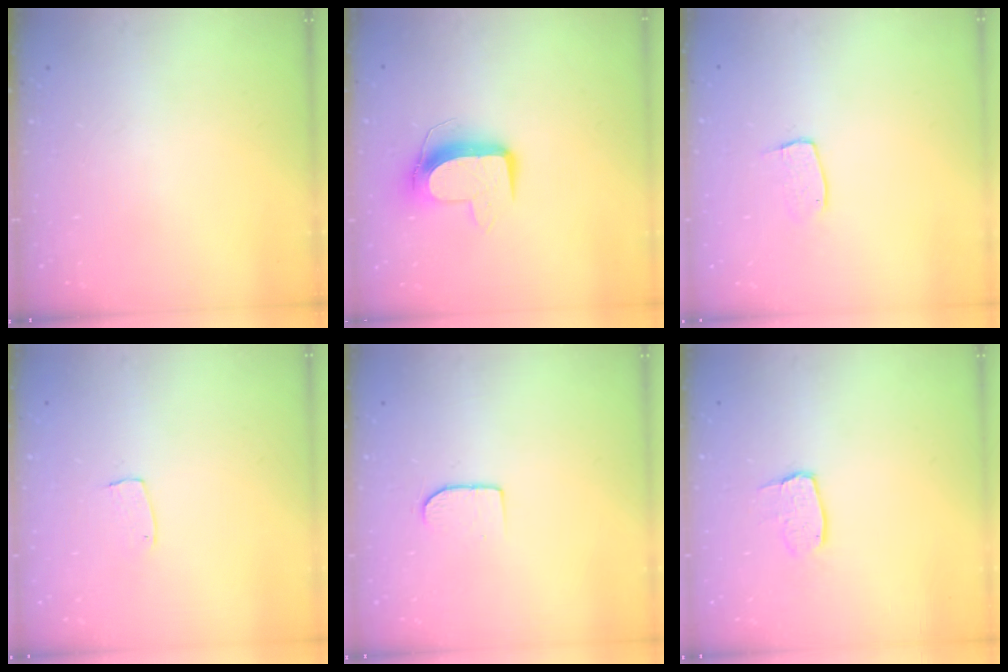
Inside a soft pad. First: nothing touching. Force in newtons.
{"total": 10.5, "press": 10.5, "slide": 0.3}
{"total": 5.9, "press": 5.9, "slide": 0.3}
{"total": 3.7, "press": 3.7, "slide": 0.2}
{"total": 6.0, "press": 5.9, "slide": 0.6}
{"total": 6.1, "press": 6.0, "slide": 0.4}